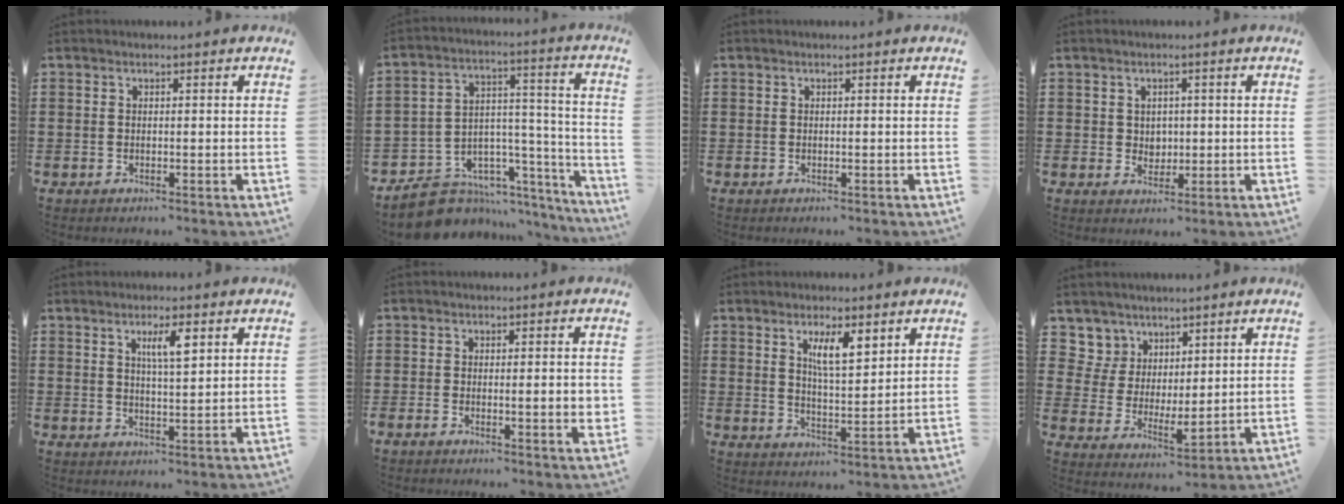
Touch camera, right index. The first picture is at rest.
{"total": 8.6, "force": [-6.8, 5.1, 1.2], "torque": [-0.026, 0.015, -0.118]}
{"total": 0.0}
{"total": 2.3, "force": [0.9, 2.1, 0.6], "torque": [-0.012, 0.009, 0.012]}
{"total": 4.4, "force": [2.0, 0.9, 3.8], "torque": [-0.072, 0.005, 0.030]}
{"total": 3.3, "force": [-0.8, 0.6, 3.1], "torque": [-0.049, -0.003, -0.014]}
{"total": 5.7, "force": [3.1, 1.6, 4.5], "torque": [-0.089, 0.001, 0.051]}
{"total": 5.5, "force": [4.1, 3.6, -0.4], "torque": [-0.030, -0.023, 0.079]}